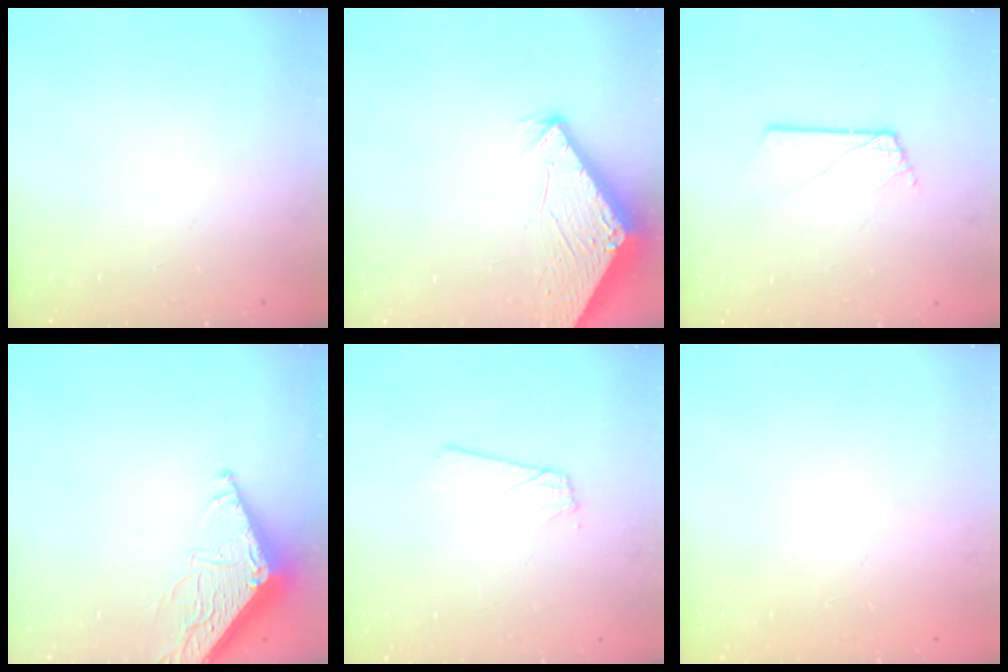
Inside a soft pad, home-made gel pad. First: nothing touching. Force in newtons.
{"total": 2.9, "press": 2.9, "slide": 0.2}
{"total": 1.4, "press": 1.4, "slide": 0.1}
{"total": 7.6, "press": 7.5, "slide": 0.8}
{"total": 3.2, "press": 3.2, "slide": 0.4}
{"total": 0.0}